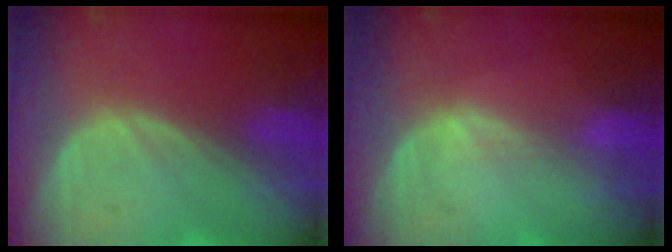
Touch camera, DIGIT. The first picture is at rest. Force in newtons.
{"total": 0.9, "press": 0.8, "slide": 0.2}